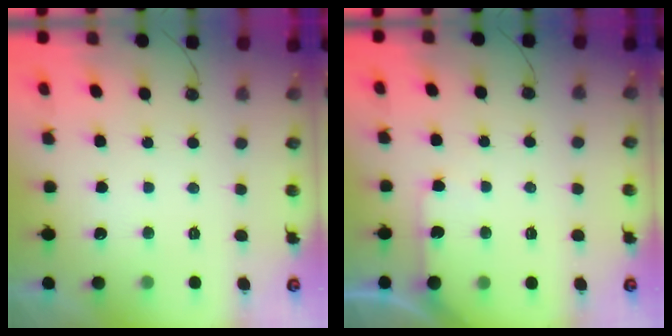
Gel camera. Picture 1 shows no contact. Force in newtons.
{"total": 4.5, "press": 4.4, "slide": 0.6}